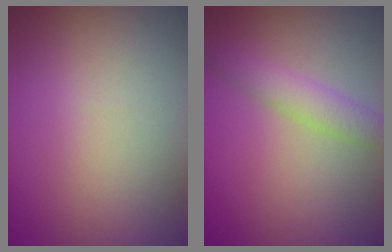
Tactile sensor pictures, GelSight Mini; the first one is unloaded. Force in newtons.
{"total": 3.0, "press": 3.0, "slide": 0.1}